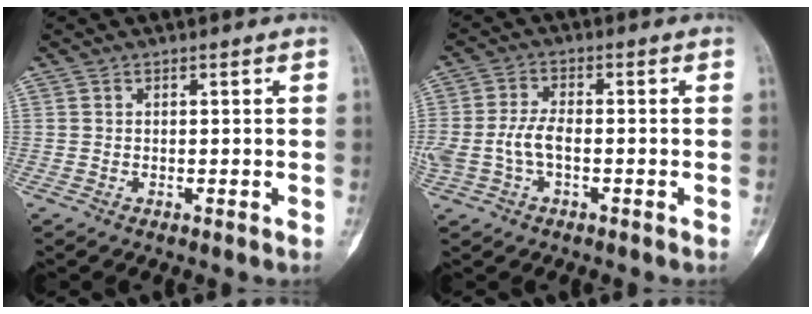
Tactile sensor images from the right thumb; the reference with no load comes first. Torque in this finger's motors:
{"motor_torque": [0.64, 0.69, 0.83, -0.16, 0.23]}